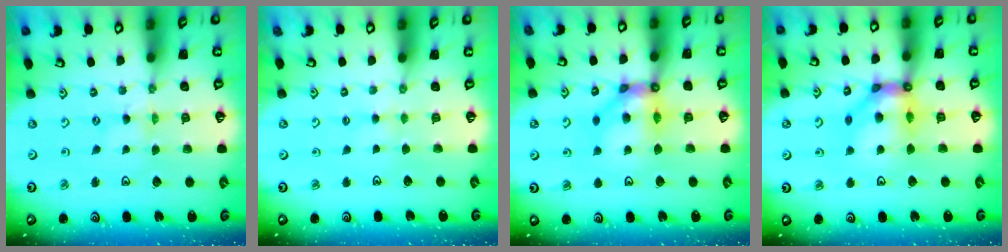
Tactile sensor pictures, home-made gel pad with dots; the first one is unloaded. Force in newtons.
{"total": 1.6, "press": 1.6, "slide": 0.3}
{"total": 10.6, "press": 10.6, "slide": 1.3}
{"total": 12.9, "press": 12.8, "slide": 1.6}